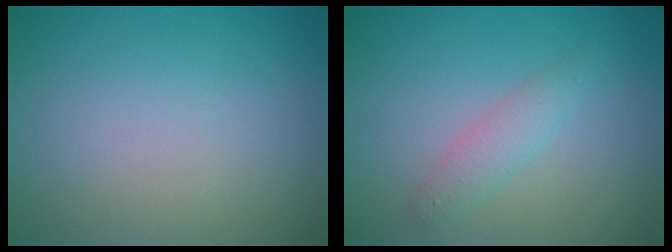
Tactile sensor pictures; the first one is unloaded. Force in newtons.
{"total": 1.9, "press": 1.9, "slide": 0.0}